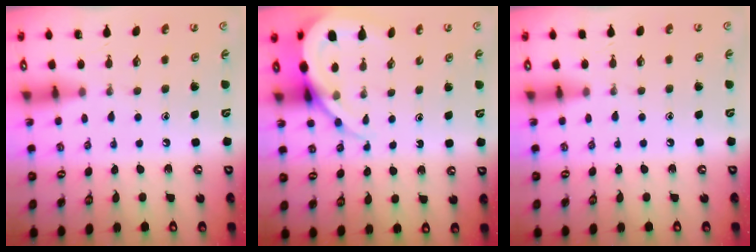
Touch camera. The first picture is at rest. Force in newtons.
{"total": 8.2, "press": 8.2, "slide": 0.9}
{"total": 2.8, "press": 2.7, "slide": 0.4}